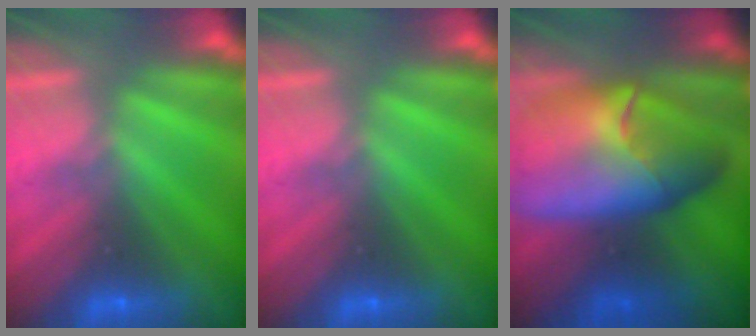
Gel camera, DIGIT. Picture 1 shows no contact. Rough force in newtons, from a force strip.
{"total": 0.0}
{"total": 8.7}